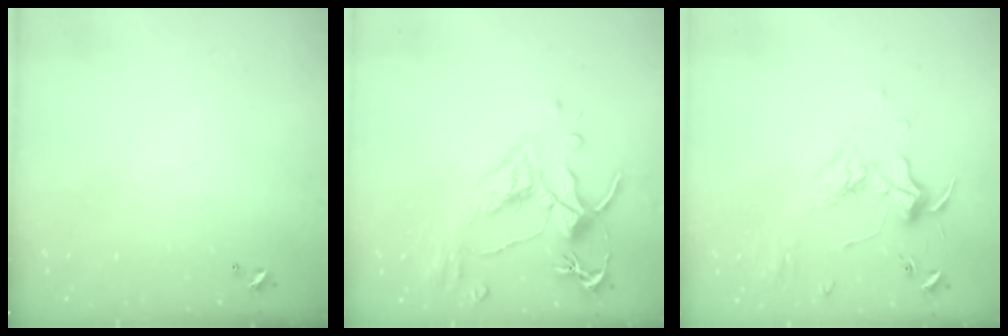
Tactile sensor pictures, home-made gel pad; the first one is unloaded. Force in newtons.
{"total": 3.2, "press": 2.9, "slide": 1.4}
{"total": 1.8, "press": 1.7, "slide": 0.7}